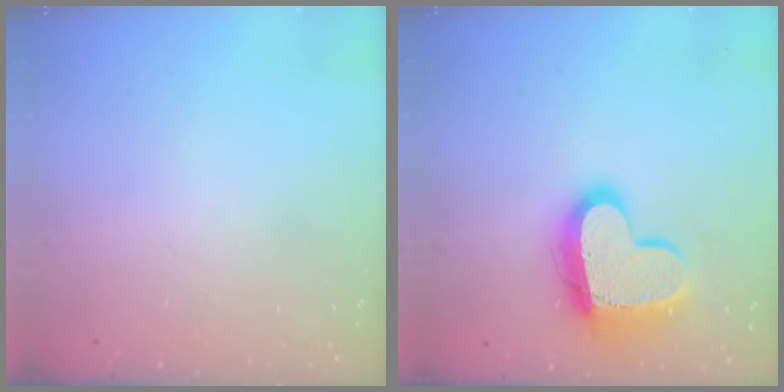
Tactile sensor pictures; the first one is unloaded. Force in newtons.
{"total": 16.2, "press": 16.2, "slide": 1.4}